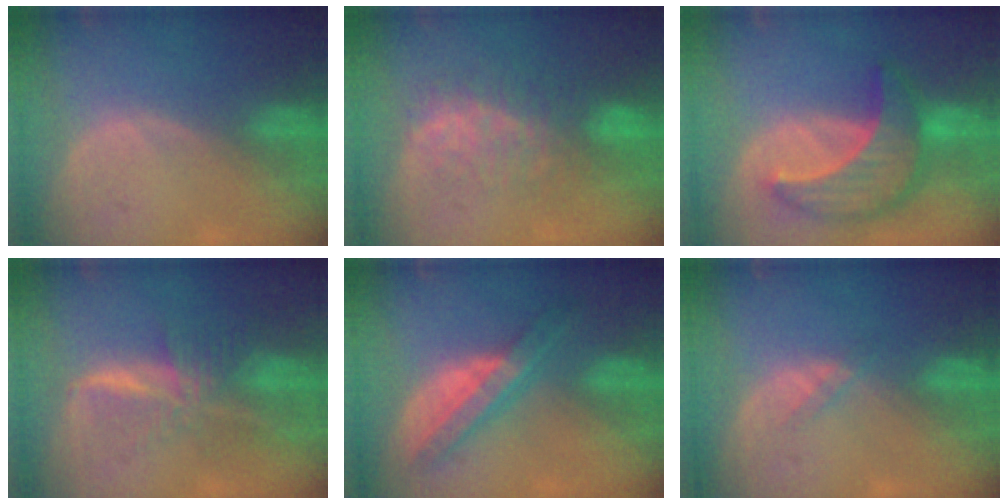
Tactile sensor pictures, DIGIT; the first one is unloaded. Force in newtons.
{"total": 7.8, "press": 7.5, "slide": 2.2}
{"total": 10.0, "press": 10.0, "slide": 0.8}
{"total": 7.8, "press": 6.5, "slide": 4.2}
{"total": 6.4, "press": 6.4, "slide": 0.1}
{"total": 1.3, "press": 1.3, "slide": 0.2}